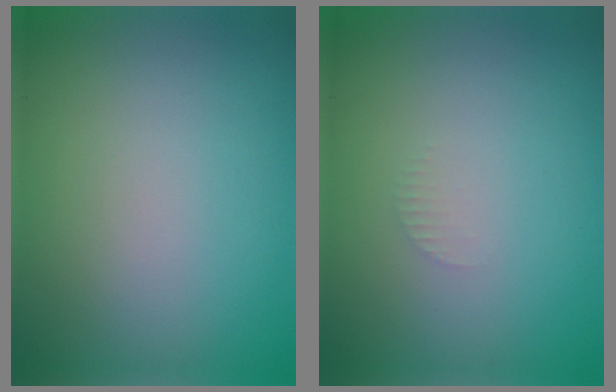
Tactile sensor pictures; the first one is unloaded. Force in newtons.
{"total": 0.7, "press": 0.6, "slide": 0.1}